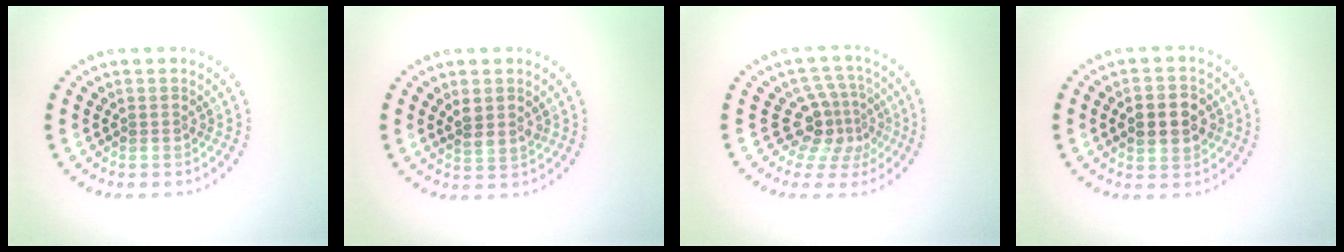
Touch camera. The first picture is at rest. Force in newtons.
{"total": 1.9, "press": 1.7, "slide": 0.7}
{"total": 3.8, "press": 2.7, "slide": 2.6}
{"total": 3.7, "press": 3.7, "slide": 0.1}